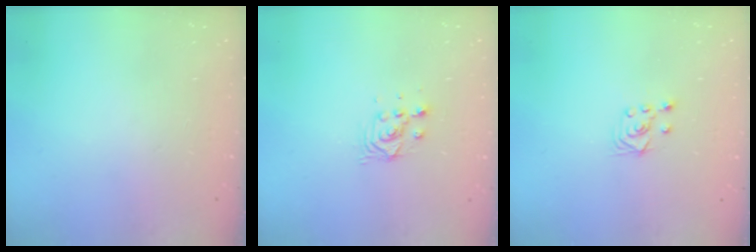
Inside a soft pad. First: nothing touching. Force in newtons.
{"total": 4.4, "press": 4.4, "slide": 0.2}
{"total": 2.8, "press": 2.6, "slide": 1.1}